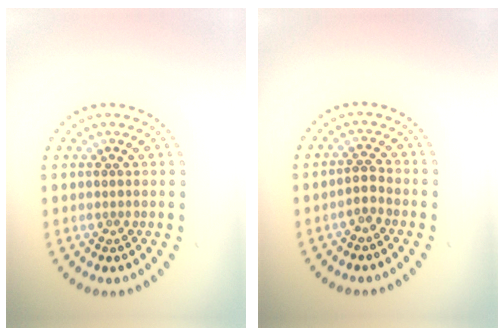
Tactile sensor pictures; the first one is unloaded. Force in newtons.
{"total": 1.6, "press": 1.3, "slide": 0.9}